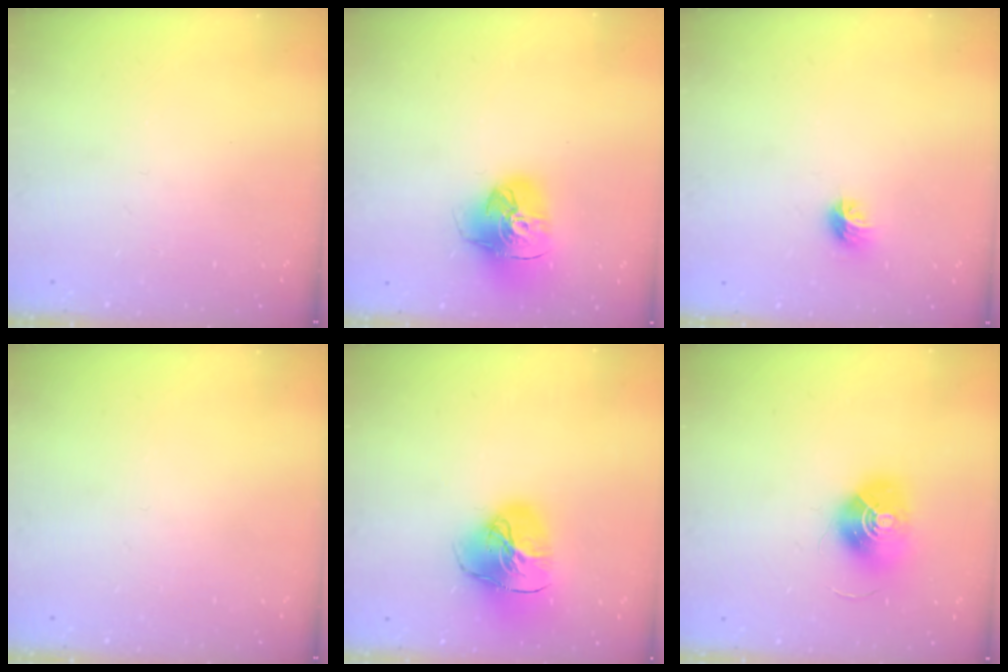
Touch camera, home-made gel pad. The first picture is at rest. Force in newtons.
{"total": 15.8, "press": 15.7, "slide": 2.1}
{"total": 6.1, "press": 5.9, "slide": 1.2}
{"total": 0.0}
{"total": 16.4, "press": 16.3, "slide": 1.7}
{"total": 12.2, "press": 12.2, "slide": 0.5}